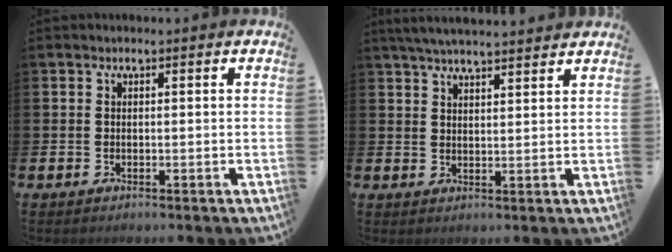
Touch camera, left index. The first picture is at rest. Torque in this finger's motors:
{"motor_torque": [1.03, -1.11, 0.42, 0.11]}